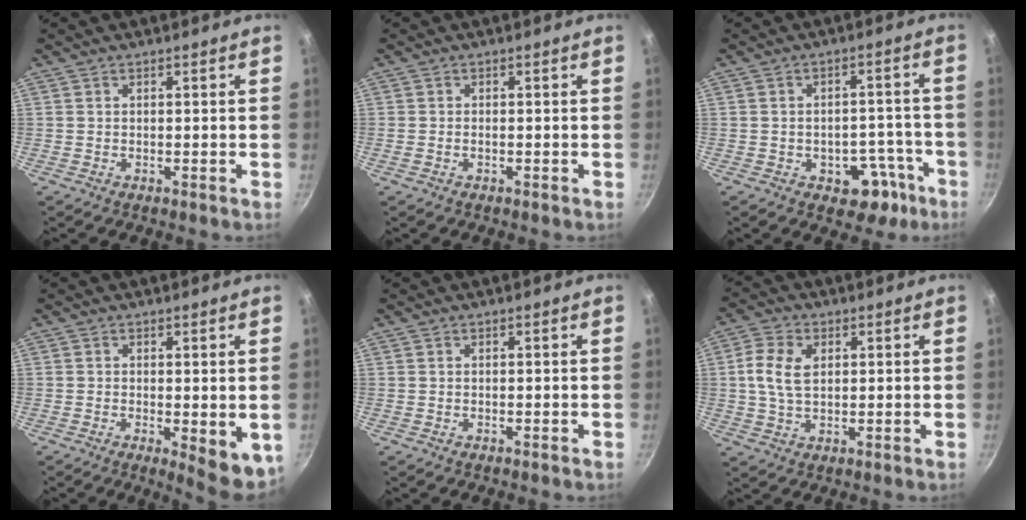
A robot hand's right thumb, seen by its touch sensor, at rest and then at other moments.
{"total": 1.0, "force": [-0.3, 0.7, 0.7], "torque": [-0.022, 0.008, -0.001]}
{"total": 8.6, "force": [-4.4, 5.6, 4.8], "torque": [-0.030, 0.044, -0.051]}
{"total": 6.7, "force": [-1.5, 2.4, 6.1], "torque": [-0.079, -0.018, -0.017]}
{"total": 0.0}
{"total": 7.6, "force": [1.5, 4.8, 5.7], "torque": [-0.117, 0.003, 0.029]}